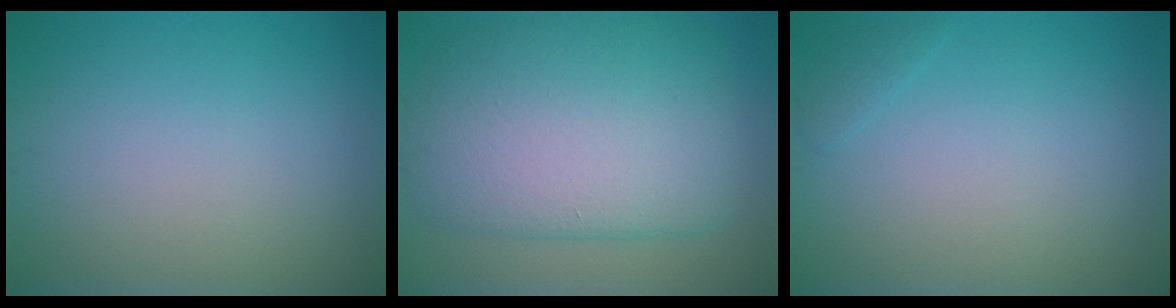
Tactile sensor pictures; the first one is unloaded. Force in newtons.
{"total": 10.1, "press": 10.0, "slide": 0.7}
{"total": 0.7, "press": 0.7, "slide": 0.0}